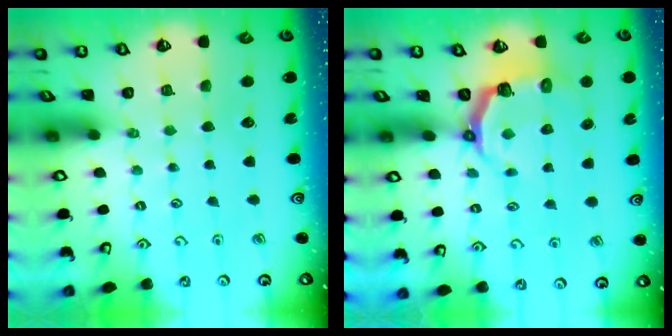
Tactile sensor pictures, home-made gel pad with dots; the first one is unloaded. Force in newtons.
{"total": 4.9, "press": 3.5, "slide": 3.4}